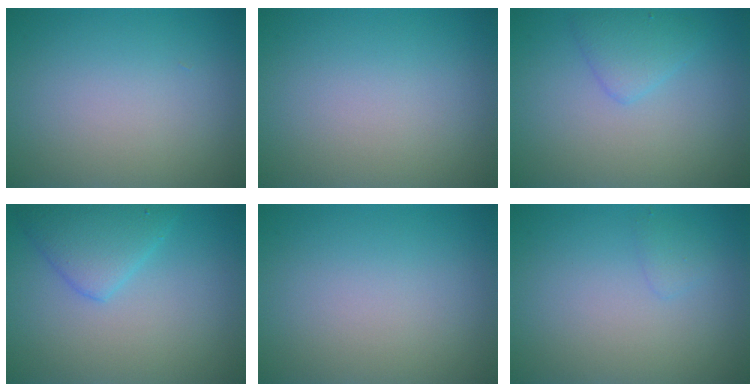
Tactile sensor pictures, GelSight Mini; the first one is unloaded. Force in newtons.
{"total": 0.0}
{"total": 2.0, "press": 2.0, "slide": 0.1}
{"total": 3.4, "press": 3.4, "slide": 0.2}
{"total": 0.0}
{"total": 0.8, "press": 0.8, "slide": 0.1}